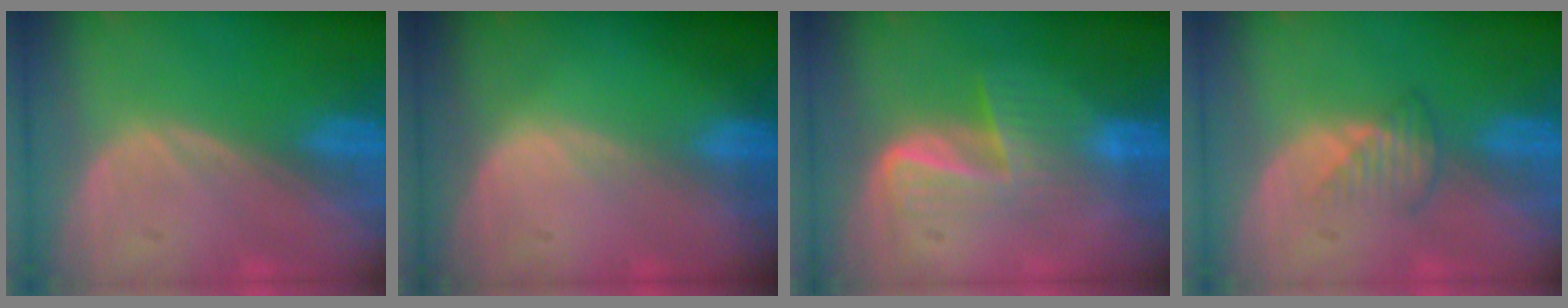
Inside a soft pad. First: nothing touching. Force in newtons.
{"total": 0.5, "press": 0.3, "slide": 0.4}
{"total": 6.5, "press": 5.6, "slide": 3.4}
{"total": 2.5, "press": 2.5, "slide": 0.3}